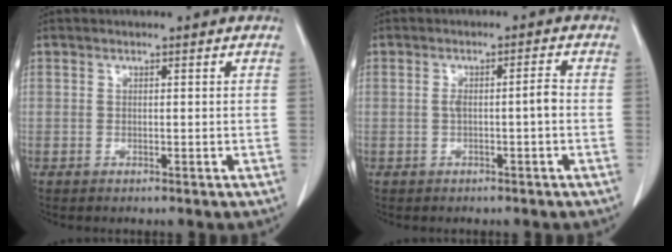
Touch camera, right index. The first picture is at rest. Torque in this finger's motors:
{"motor_torque": [0.37, 0.00, 0.06, 0.04]}